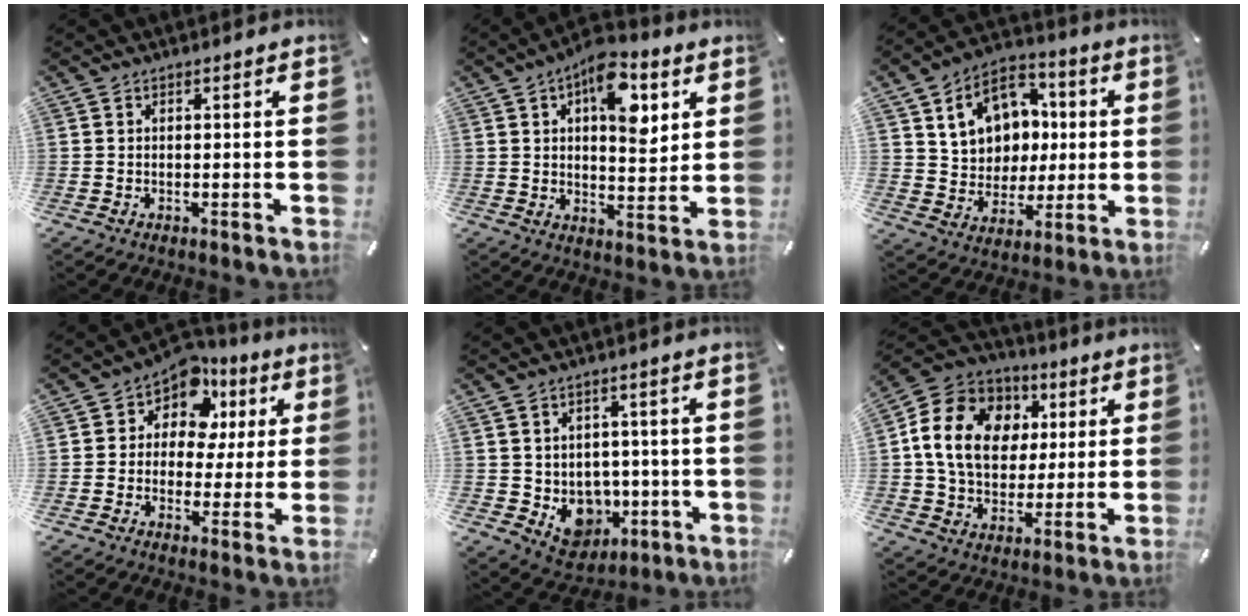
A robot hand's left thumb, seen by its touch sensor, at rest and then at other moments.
{"total": 12.4, "force": [5.6, 6.6, 8.9], "torque": [-0.118, -0.022, 0.093]}
{"total": 13.9, "force": [3.5, 12.2, 5.7], "torque": [-0.097, 0.003, 0.075]}
{"total": 9.2, "force": [4.0, 7.2, 4.1], "torque": [-0.082, -0.027, 0.074]}
{"total": 8.4, "force": [-0.4, 7.8, 3.0], "torque": [-0.048, -0.011, 0.004]}
{"total": 16.9, "force": [2.9, 13.7, 9.5], "torque": [-0.193, 0.012, 0.053]}